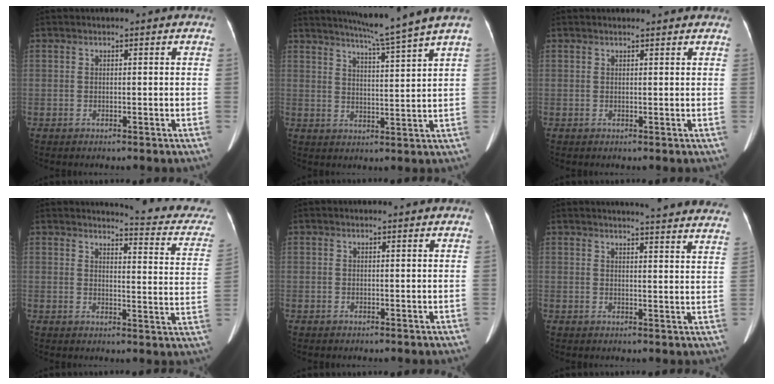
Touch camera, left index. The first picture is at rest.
{"total": 10.0, "force": [8.4, -2.6, 4.7], "torque": [-0.077, -0.020, 0.122]}
{"total": 2.9, "force": [2.8, 0.5, 0.8], "torque": [-0.014, 0.015, 0.028]}
{"total": 13.8, "force": [13.6, 0.8, 2.4], "torque": [-0.015, -0.096, 0.130]}
{"total": 1.7, "force": [1.6, 0.1, 0.4], "torque": [-0.012, 0.006, 0.017]}
{"total": 21.8, "force": [20.8, 0.8, 6.5], "torque": [-0.074, -0.076, 0.224]}